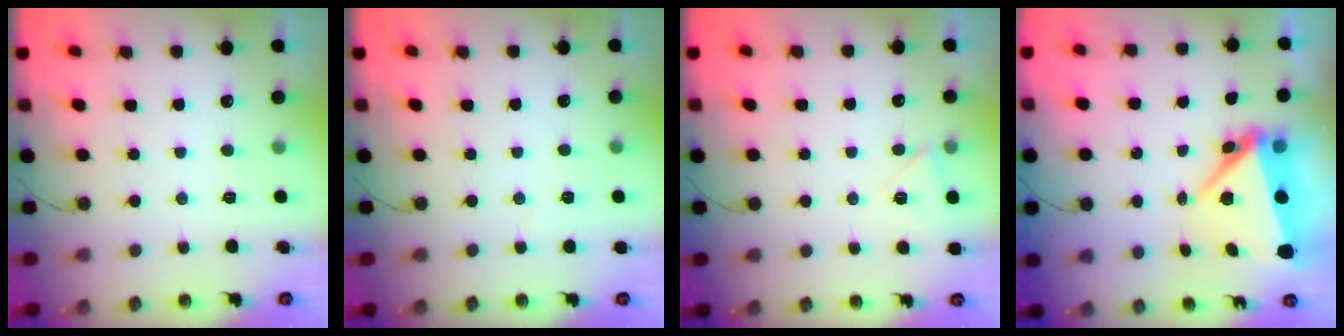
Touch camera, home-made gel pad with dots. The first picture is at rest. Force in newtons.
{"total": 3.0, "press": 2.0, "slide": 2.2}
{"total": 4.5, "press": 4.3, "slide": 1.0}
{"total": 10.3, "press": 9.3, "slide": 4.3}